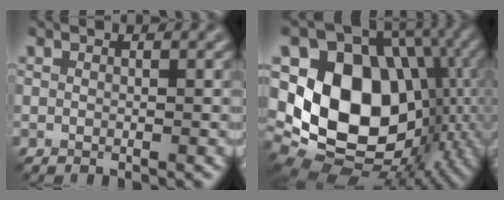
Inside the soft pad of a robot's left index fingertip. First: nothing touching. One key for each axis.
{"total": 15.6, "fx": -1.1, "fy": 12.1, "fz": 9.8, "tx": -0.174, "ty": -0.016, "tz": -0.020}